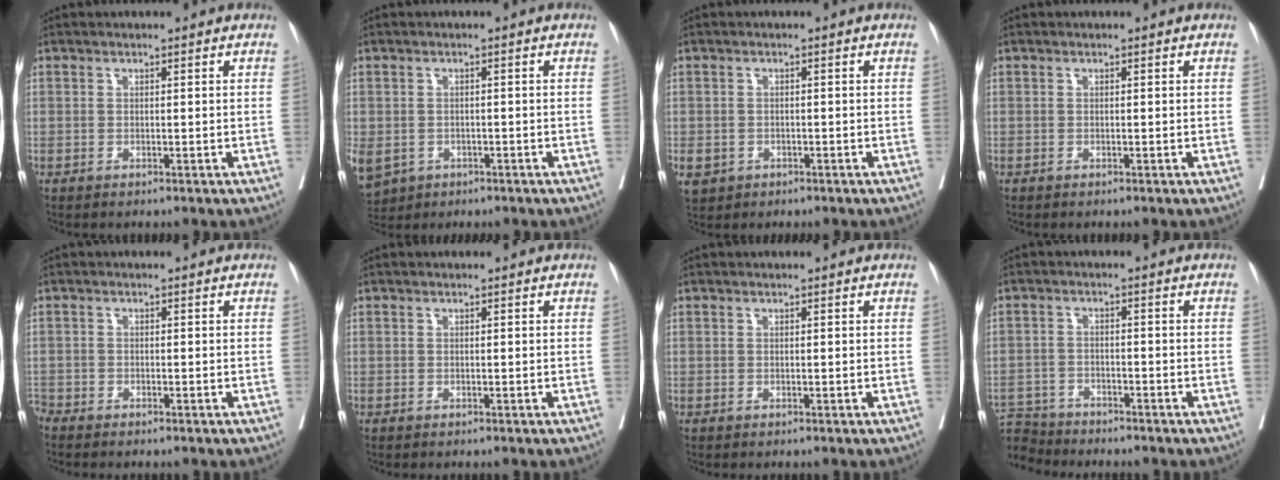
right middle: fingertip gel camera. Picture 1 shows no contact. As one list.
[{"total": 12.0, "force": [-5.0, 9.8, 4.8], "torque": [-0.154, -0.005, -0.060]}, {"total": 6.1, "force": [-2.6, 5.2, 1.8], "torque": [-0.053, -0.001, -0.032]}, {"total": 0.0}, {"total": 1.5, "force": [-1.5, 0.3, -0.1], "torque": [0.001, -0.003, -0.027]}, {"total": 0.0}, {"total": 0.0}, {"total": 7.5, "force": [-7.3, 1.8, 0.3], "torque": [-0.018, 0.005, -0.133]}]